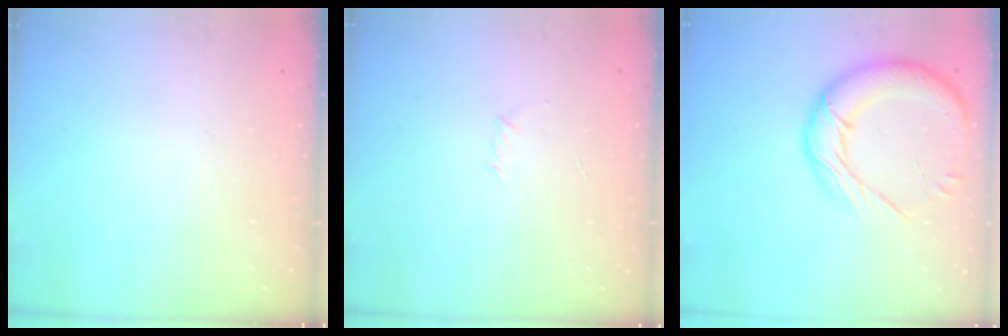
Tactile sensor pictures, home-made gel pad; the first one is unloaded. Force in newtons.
{"total": 2.9, "press": 2.8, "slide": 0.8}
{"total": 16.6, "press": 16.4, "slide": 2.3}